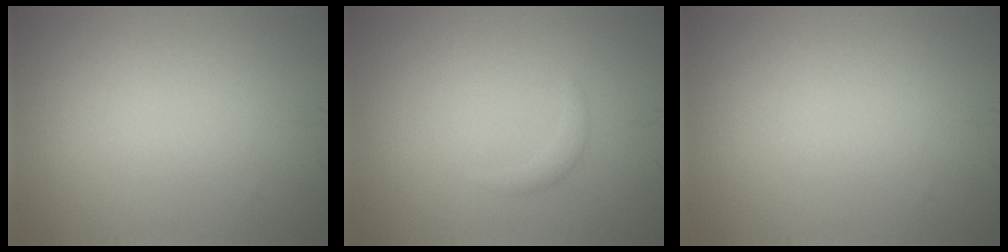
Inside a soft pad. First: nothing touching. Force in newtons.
{"total": 0.9, "press": 0.9, "slide": 0.1}
{"total": 0.0}